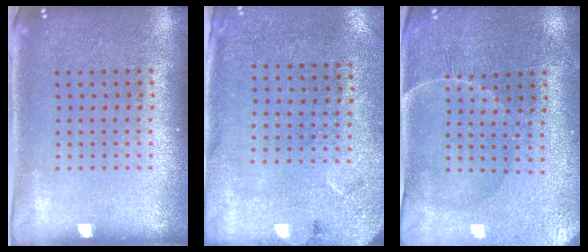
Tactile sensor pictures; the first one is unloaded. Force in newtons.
{"total": 2.7, "press": 2.2, "slide": 1.6}
{"total": 0.6, "press": 0.5, "slide": 0.4}